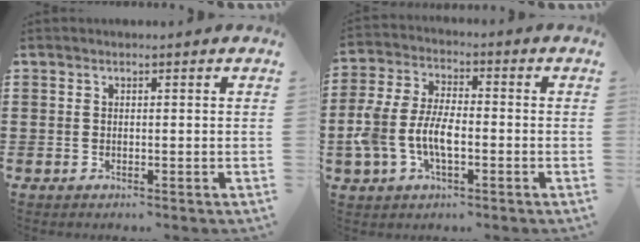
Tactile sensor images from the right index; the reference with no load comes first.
{"total": 7.8, "force": [-2.1, 4.1, 6.2], "torque": [-0.158, -0.002, -0.050]}